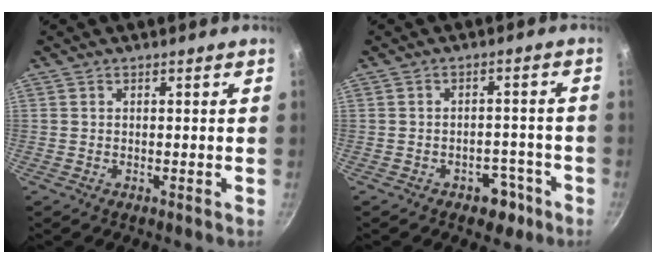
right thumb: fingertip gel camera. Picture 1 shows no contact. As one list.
[{"total": 5.1, "force": [-3.1, 3.3, 2.4], "torque": [-0.010, 0.031, -0.040]}]